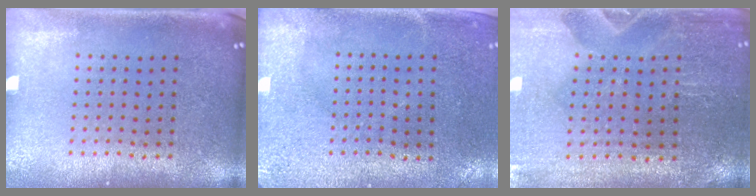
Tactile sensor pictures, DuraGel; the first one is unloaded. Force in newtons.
{"total": 3.0, "press": 2.3, "slide": 1.9}
{"total": 0.6, "press": 0.6, "slide": 0.0}